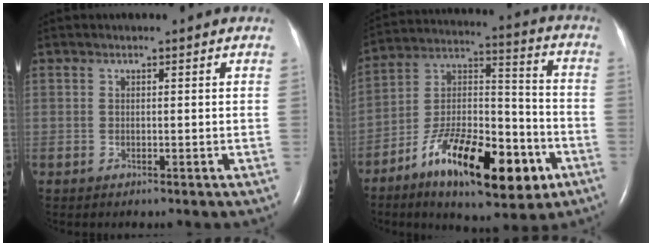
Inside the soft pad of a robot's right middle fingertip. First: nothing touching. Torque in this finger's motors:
{"motor_torque": [1.20, -0.93, 0.93, 0.21]}